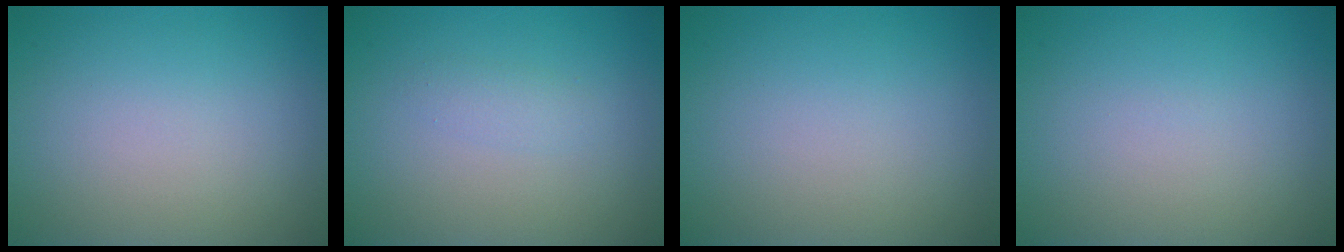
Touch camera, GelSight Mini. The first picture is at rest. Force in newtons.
{"total": 1.0, "press": 1.0, "slide": 0.1}
{"total": 0.0}
{"total": 0.0}